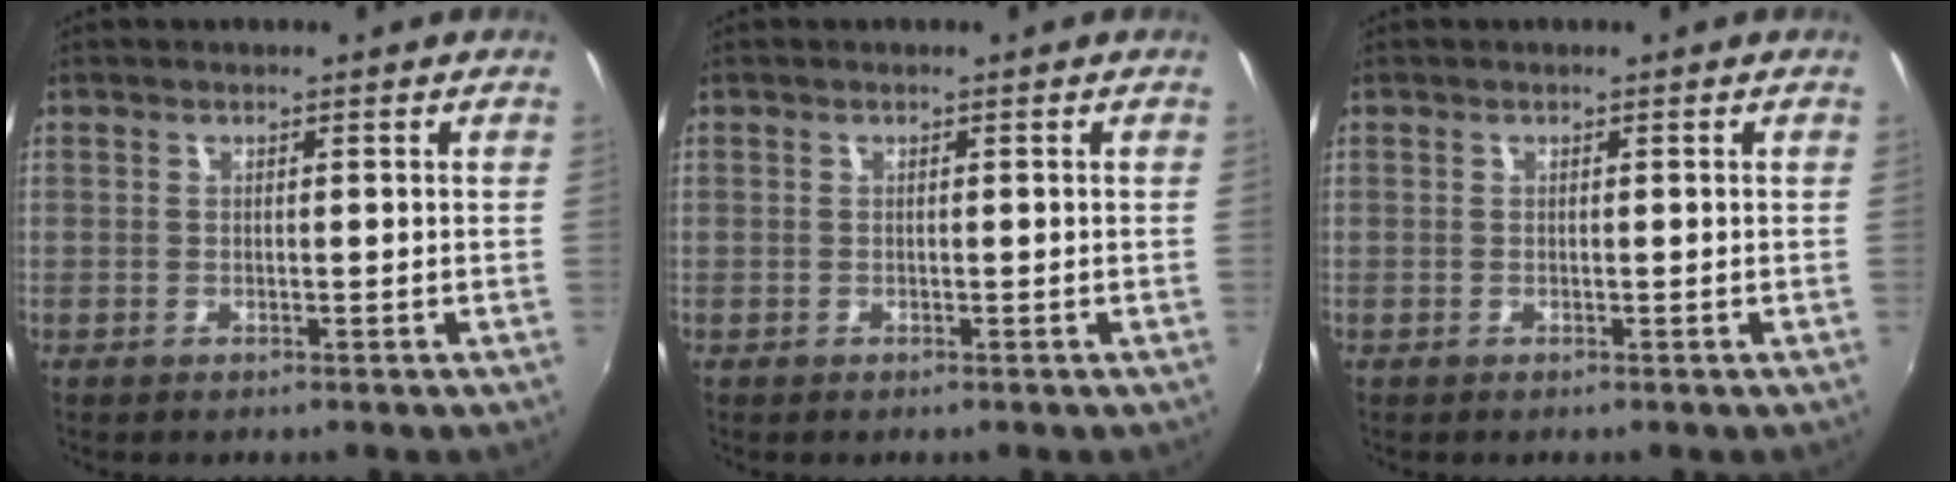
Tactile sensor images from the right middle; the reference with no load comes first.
{"total": 0.5, "force": [0.0, 0.5, 0.2], "torque": [0.000, 0.000, -0.002]}
{"total": 0.0}